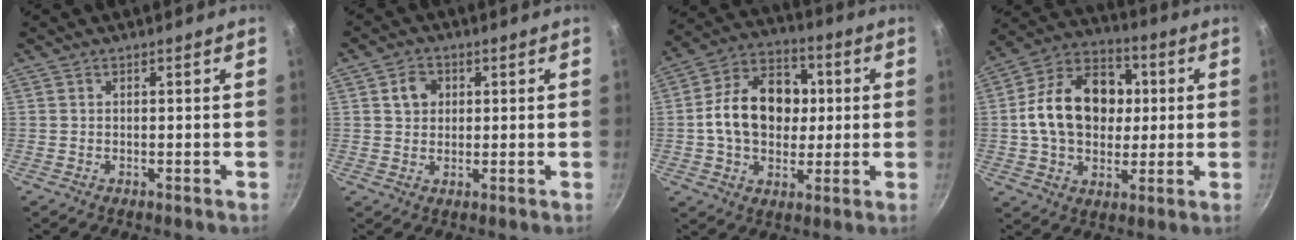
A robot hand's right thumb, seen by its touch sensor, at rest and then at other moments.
{"total": 4.4, "force": [1.2, 3.7, 2.1], "torque": [-0.014, 0.007, 0.017]}
{"total": 16.6, "force": [0.9, 12.3, 11.1], "torque": [-0.146, 0.023, 0.003]}
{"total": 18.7, "force": [1.6, 13.9, 12.4], "torque": [-0.171, 0.024, 0.014]}